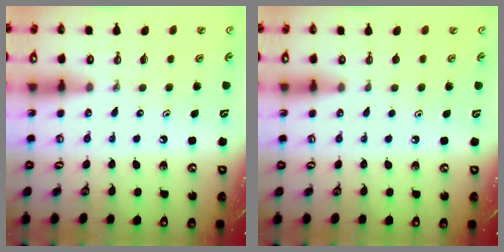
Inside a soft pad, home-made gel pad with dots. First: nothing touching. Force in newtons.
{"total": 0.5, "press": 0.0, "slide": 0.5}